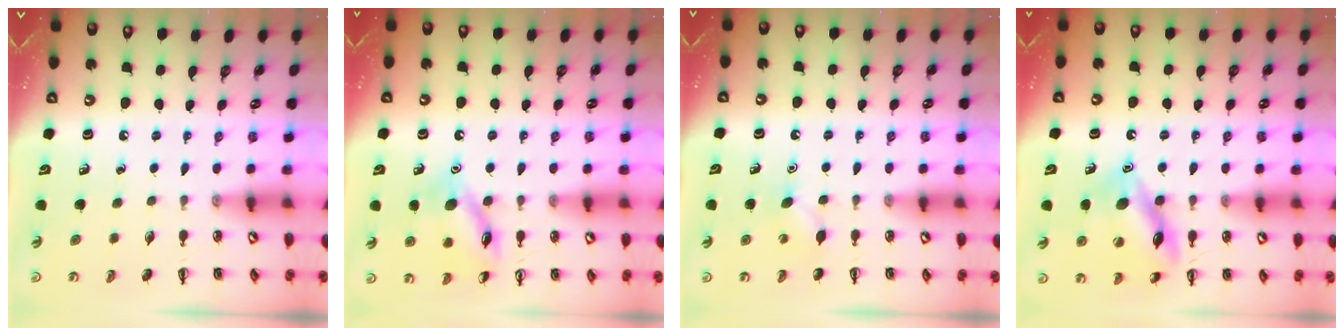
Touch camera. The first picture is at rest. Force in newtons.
{"total": 12.0, "press": 11.9, "slide": 0.9}
{"total": 5.6, "press": 5.4, "slide": 1.4}
{"total": 13.4, "press": 13.3, "slide": 0.8}